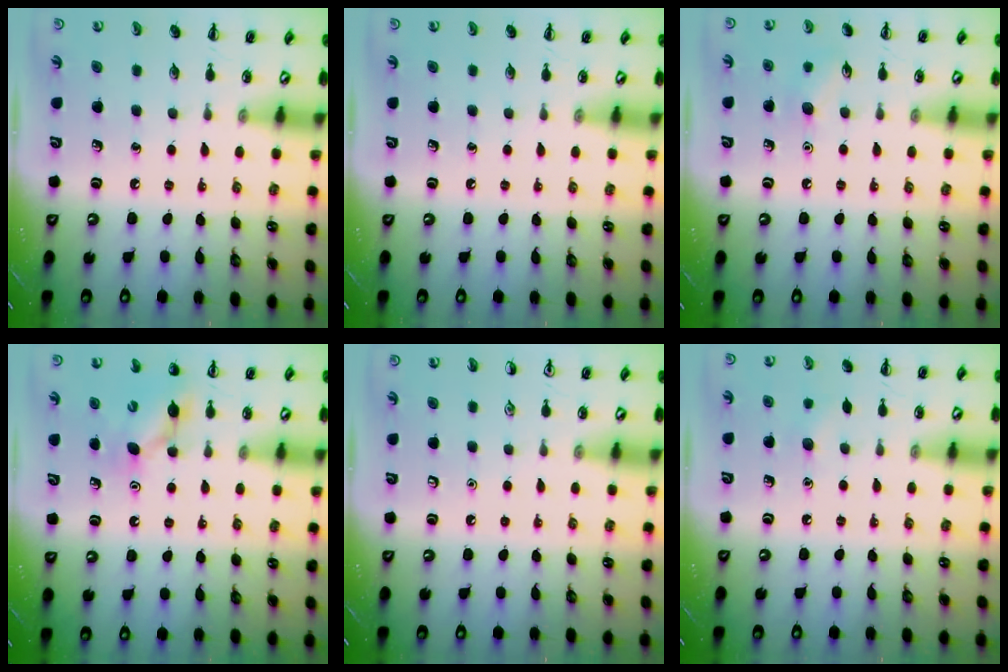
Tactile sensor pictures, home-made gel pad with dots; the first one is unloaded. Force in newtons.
{"total": 0.0}
{"total": 6.9, "press": 6.7, "slide": 1.9}
{"total": 7.6, "press": 7.4, "slide": 1.5}
{"total": 0.0}
{"total": 4.7, "press": 4.5, "slide": 1.2}